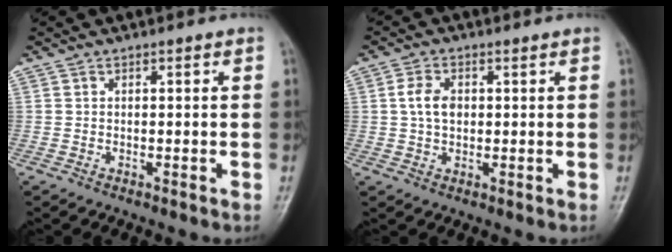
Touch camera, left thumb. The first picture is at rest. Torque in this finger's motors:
{"motor_torque": [0.54, 1.34, 0.49, 0.51, 0.25]}